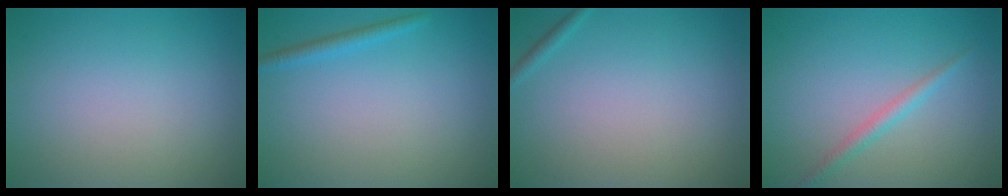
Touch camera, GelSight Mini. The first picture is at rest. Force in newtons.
{"total": 1.3, "press": 1.3, "slide": 0.0}
{"total": 0.7, "press": 0.7, "slide": 0.0}
{"total": 1.5, "press": 1.5, "slide": 0.0}